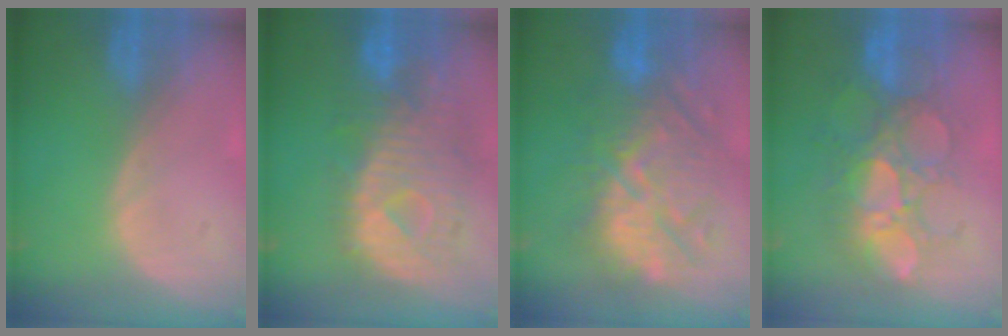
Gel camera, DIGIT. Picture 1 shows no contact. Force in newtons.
{"total": 11.7, "press": 10.1, "slide": 5.9}
{"total": 11.5, "press": 11.3, "slide": 2.5}
{"total": 10.1, "press": 9.2, "slide": 4.3}